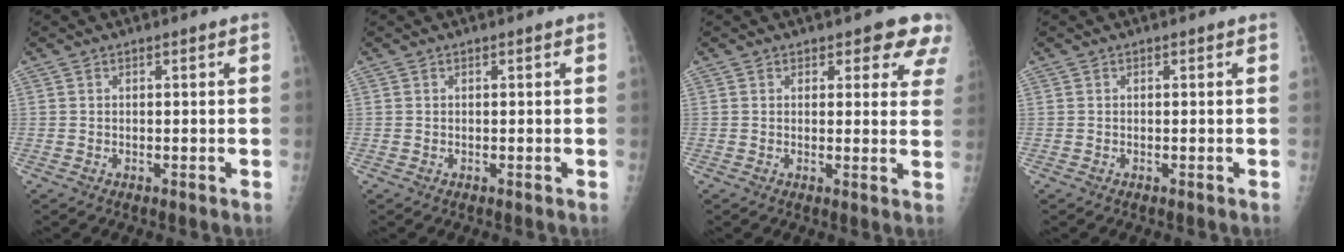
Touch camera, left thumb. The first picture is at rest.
{"total": 0.0}
{"total": 7.0, "force": [5.2, 3.3, 3.4], "torque": [0.006, -0.023, 0.044]}
{"total": 0.0}